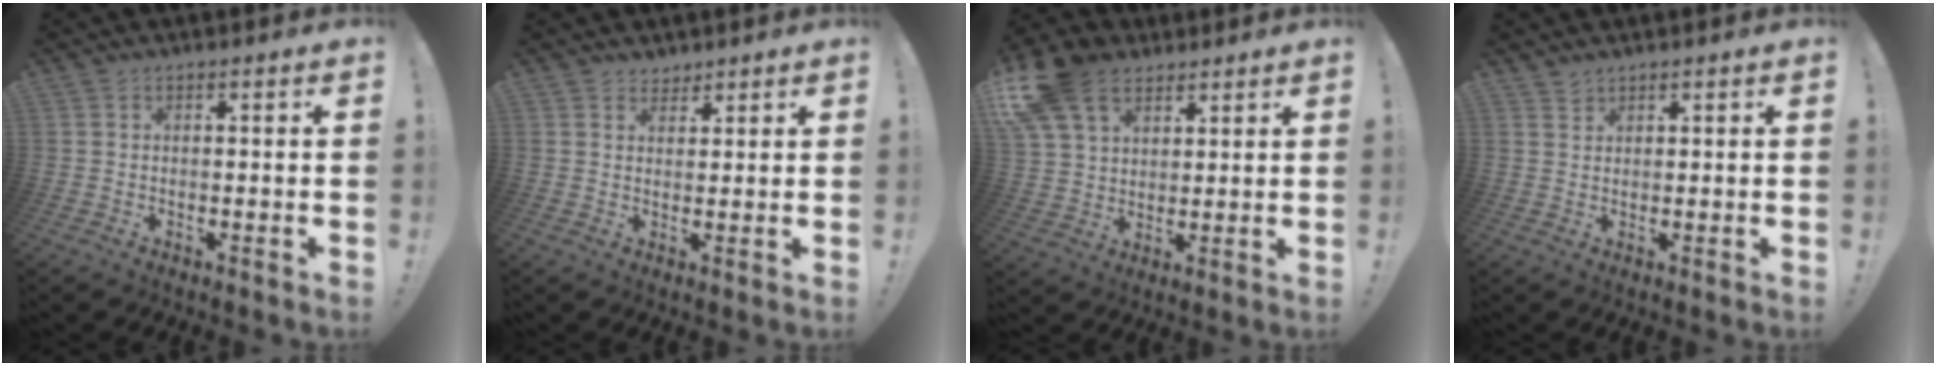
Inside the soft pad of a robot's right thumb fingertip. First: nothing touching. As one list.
[{"total": 2.7, "force": [2.3, 1.4, 0.1], "torque": [0.013, -0.018, 0.041]}, {"total": 15.8, "force": [8.5, 10.8, 7.8], "torque": [-0.160, -0.043, 0.162]}, {"total": 1.8, "force": [1.7, 0.6, 0.2], "torque": [0.010, -0.016, 0.029]}]